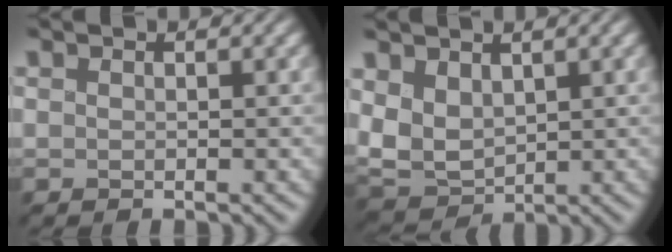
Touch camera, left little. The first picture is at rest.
{"total": 4.8, "force": [0.9, 3.2, 3.4], "torque": [-0.101, -0.001, 0.022]}